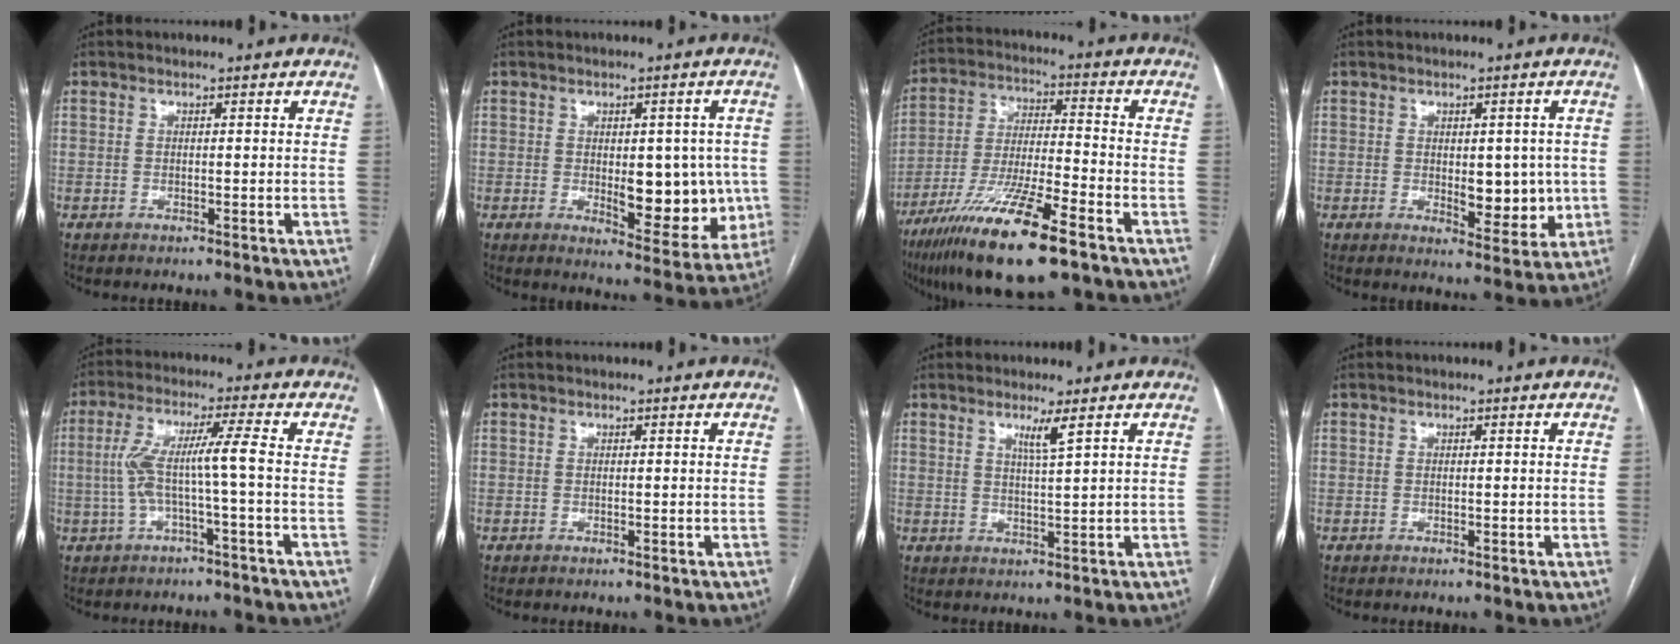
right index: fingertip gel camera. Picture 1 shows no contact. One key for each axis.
{"total": 10.9, "fx": -1.0, "fy": 5.0, "fz": 9.6, "tx": -0.112, "ty": 0.003, "tz": 0.002}
{"total": 17.3, "fx": -10.6, "fy": 1.8, "fz": 13.6, "tx": -0.265, "ty": -0.042, "tz": -0.190}
{"total": 6.7, "fx": -0.3, "fy": 3.4, "fz": 5.8, "tx": -0.069, "ty": -0.004, "tz": 0.007}
{"total": 6.9, "fx": -1.0, "fy": -0.7, "fz": 6.8, "tx": -0.147, "ty": 0.025, "tz": -0.014}
{"total": 0.0}
{"total": 2.7, "fx": 1.6, "fy": -0.7, "fz": 2.1, "tx": -0.039, "ty": -0.010, "tz": 0.030}
{"total": 0.0}